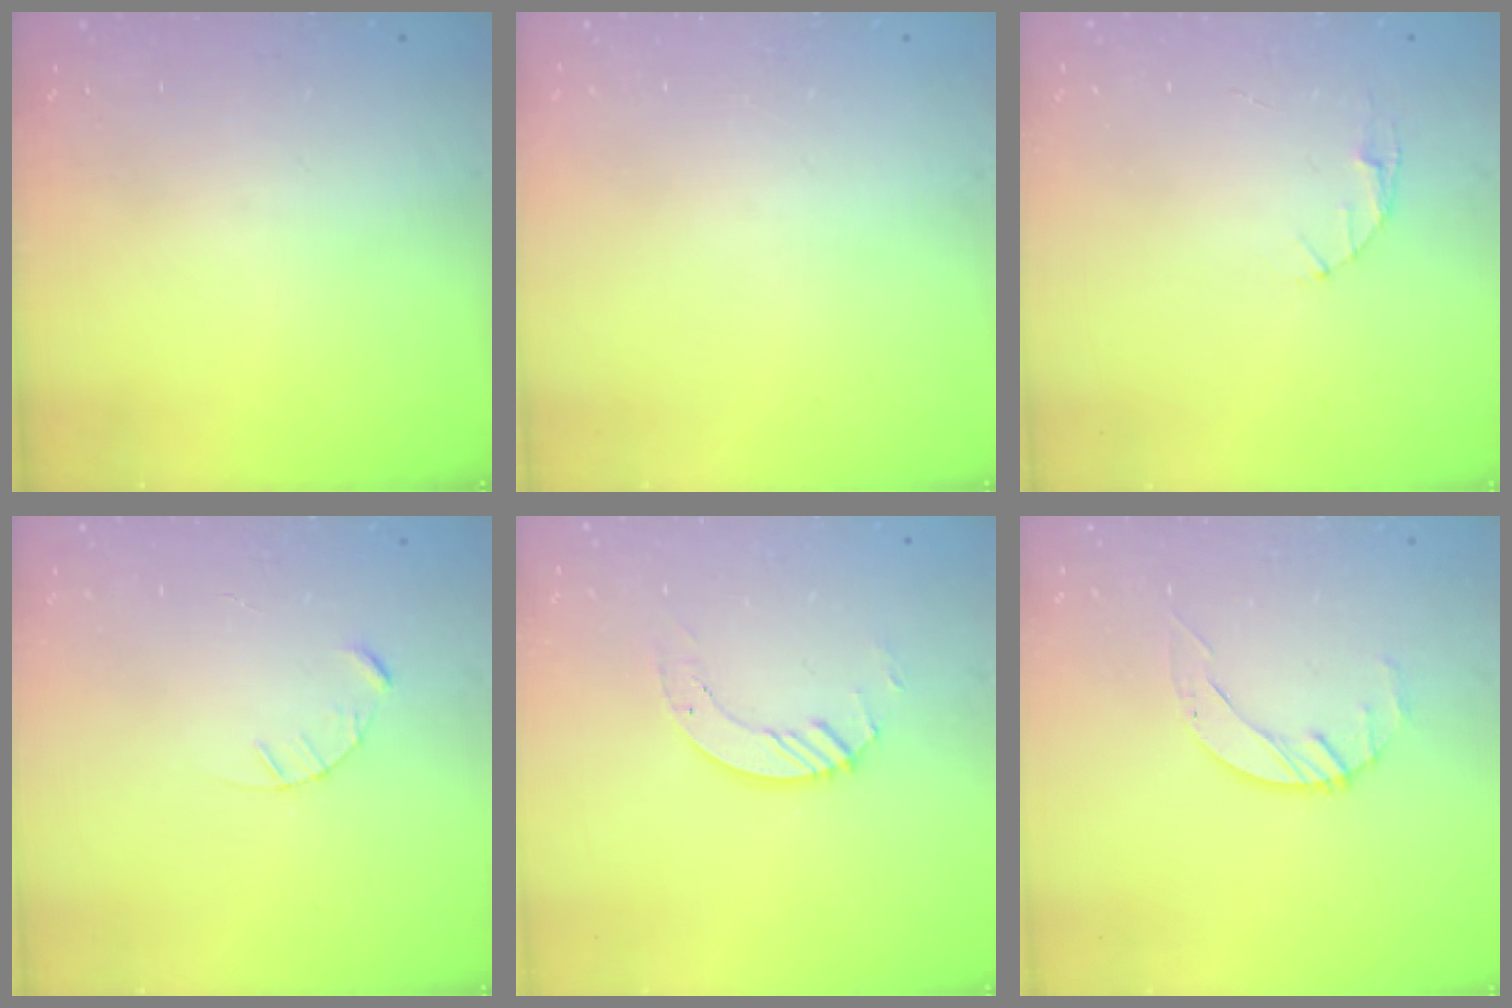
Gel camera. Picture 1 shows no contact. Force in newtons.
{"total": 0.0}
{"total": 3.1, "press": 3.1, "slide": 0.4}
{"total": 2.4, "press": 2.4, "slide": 0.3}
{"total": 5.2, "press": 5.2, "slide": 0.3}
{"total": 2.1, "press": 2.0, "slide": 0.3}